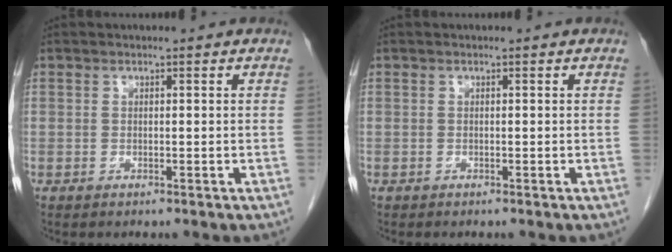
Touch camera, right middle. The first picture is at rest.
{"total": 0.0}